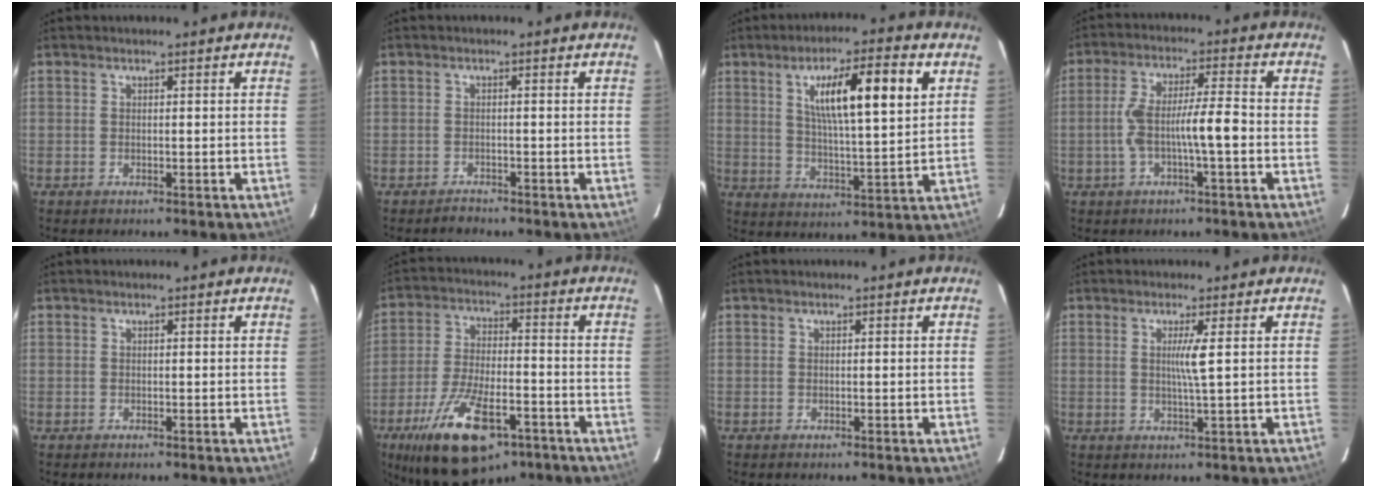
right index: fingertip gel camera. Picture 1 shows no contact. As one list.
[{"total": 1.3, "force": [-1.2, 0.5, 0.0], "torque": [-0.002, -0.002, -0.019]}, {"total": 13.6, "force": [5.0, 1.8, 12.5], "torque": [-0.209, 0.010, 0.083]}, {"total": 8.0, "force": [-1.7, 0.7, 7.8], "torque": [-0.151, 0.019, -0.031]}, {"total": 0.0}, {"total": 15.8, "force": [-8.8, 5.7, 11.8], "torque": [-0.234, -0.018, -0.145]}, {"total": 0.0}, {"total": 3.2, "force": [0.6, -0.8, 3.0], "torque": [-0.058, -0.007, 0.010]}]